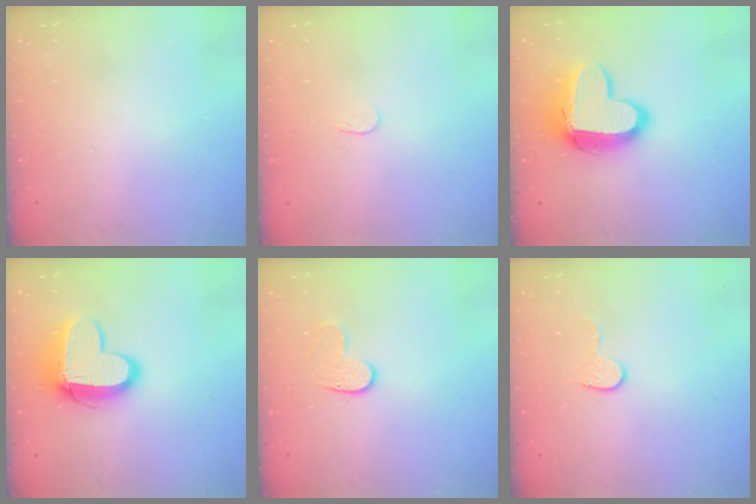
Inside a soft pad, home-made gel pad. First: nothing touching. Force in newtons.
{"total": 3.3, "press": 3.3, "slide": 0.3}
{"total": 14.3, "press": 14.3, "slide": 1.2}
{"total": 12.9, "press": 12.9, "slide": 1.1}
{"total": 5.1, "press": 5.1, "slide": 0.5}
{"total": 4.4, "press": 4.4, "slide": 0.4}